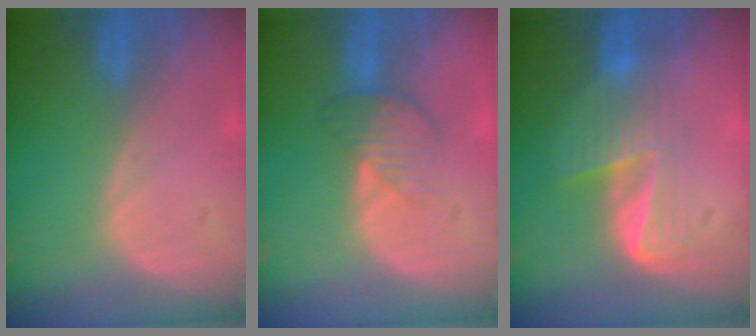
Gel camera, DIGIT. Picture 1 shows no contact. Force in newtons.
{"total": 4.1, "press": 3.5, "slide": 2.0}
{"total": 7.0, "press": 5.8, "slide": 3.9}